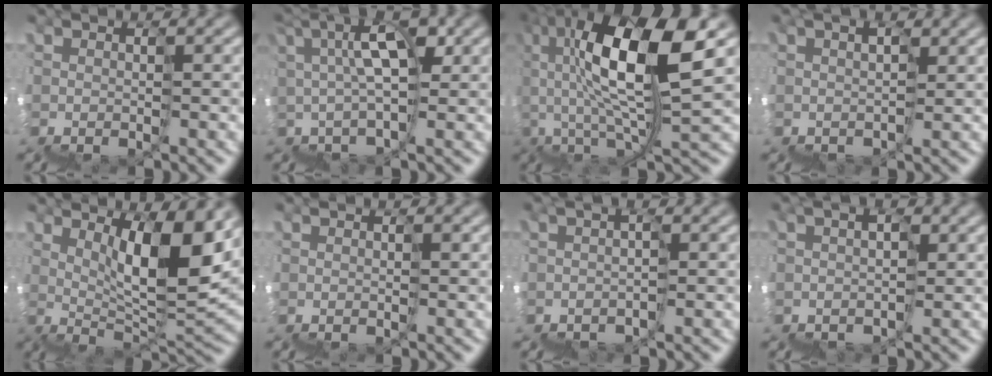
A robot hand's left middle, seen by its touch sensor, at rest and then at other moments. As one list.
[{"total": 4.1, "force": [2.6, 1.2, 2.9], "torque": [-0.041, 0.030, 0.029]}, {"total": 7.6, "force": [3.2, 0.8, 6.9], "torque": [-0.130, 0.028, 0.050]}, {"total": 2.2, "force": [2.1, 0.4, 0.2], "torque": [0.001, 0.018, 0.033]}, {"total": 6.8, "force": [4.6, 0.0, 5.1], "torque": [-0.074, 0.015, 0.077]}, {"total": 1.0, "force": [0.7, 0.2, 0.7], "torque": [-0.001, 0.005, 0.011]}, {"total": 0.5, "force": [0.4, -0.2, 0.3], "torque": [-0.008, 0.005, 0.002]}, {"total": 1.7, "force": [1.6, 0.5, 0.3], "torque": [-0.010, 0.016, 0.015]}]